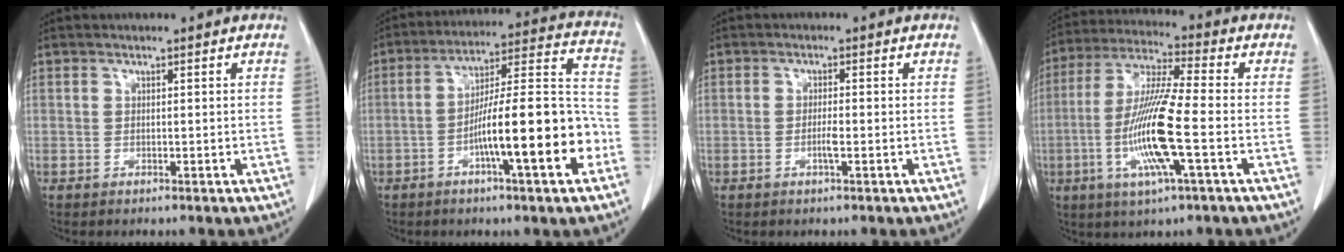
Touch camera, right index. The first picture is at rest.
{"total": 16.5, "force": [-5.4, 1.7, 15.5], "torque": [-0.236, 0.017, -0.081]}
{"total": 1.8, "force": [-0.5, 0.1, 1.7], "torque": [-0.031, 0.001, -0.007]}
{"total": 13.6, "force": [-3.2, 0.5, 13.2], "torque": [-0.268, -0.010, -0.065]}